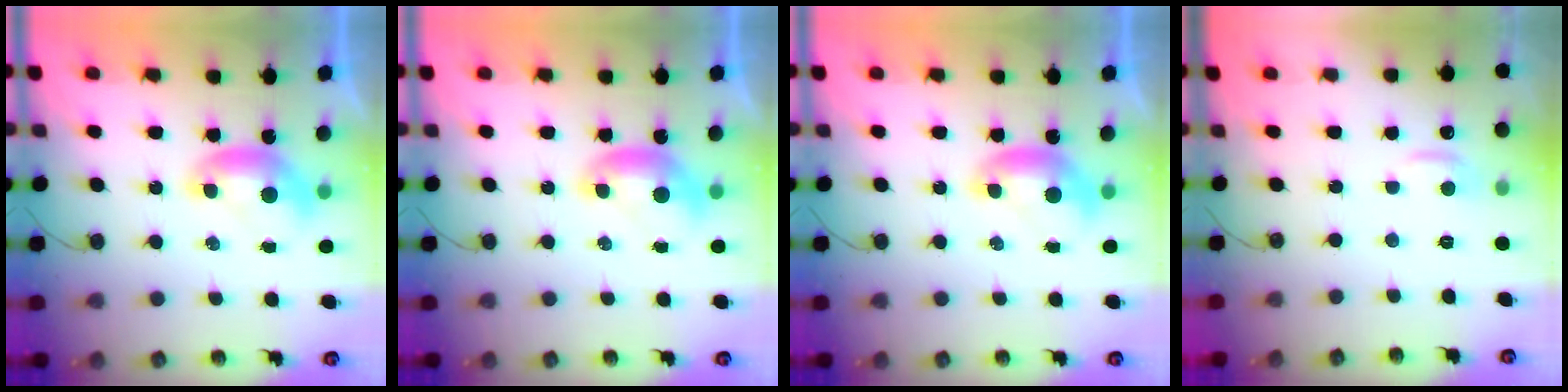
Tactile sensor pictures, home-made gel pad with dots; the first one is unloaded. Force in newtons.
{"total": 0.0}
{"total": 0.0}
{"total": 0.8, "press": 0.2, "slide": 0.8}